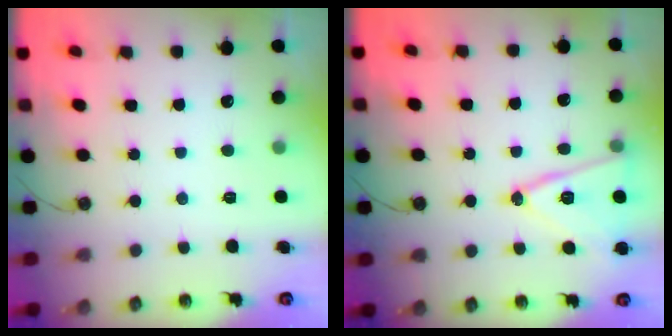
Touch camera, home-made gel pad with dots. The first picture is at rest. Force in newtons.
{"total": 14.1, "press": 13.7, "slide": 3.3}